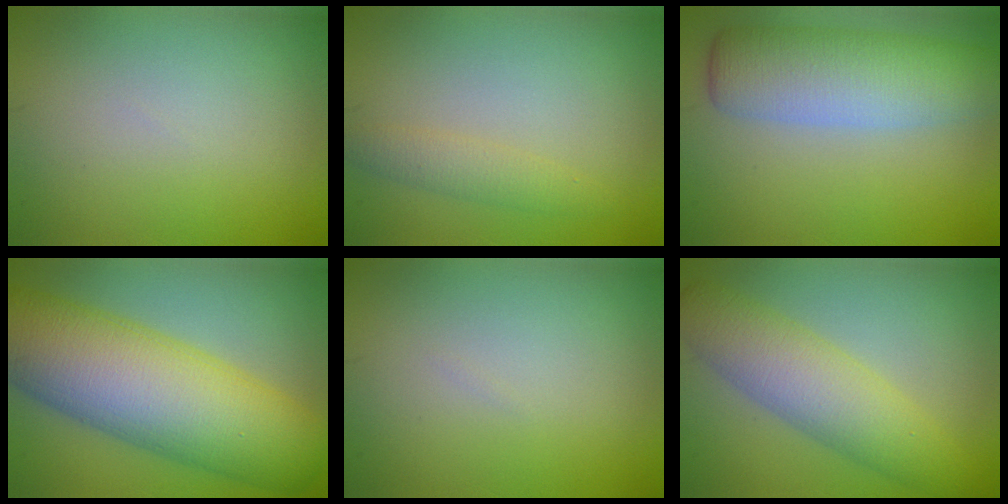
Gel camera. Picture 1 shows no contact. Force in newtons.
{"total": 2.0, "press": 1.9, "slide": 0.2}
{"total": 7.3, "press": 7.3, "slide": 0.4}
{"total": 13.8, "press": 13.8, "slide": 0.2}
{"total": 0.0}
{"total": 6.2, "press": 6.2, "slide": 0.1}